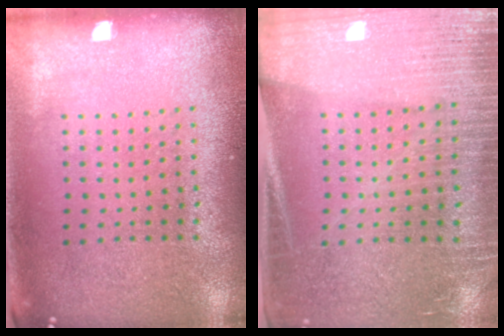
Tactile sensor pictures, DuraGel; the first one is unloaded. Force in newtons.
{"total": 3.4, "press": 3.0, "slide": 1.5}